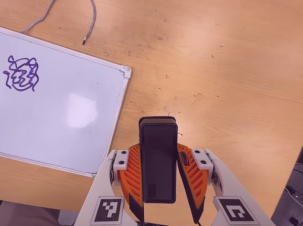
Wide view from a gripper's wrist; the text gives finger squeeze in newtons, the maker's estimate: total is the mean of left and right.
{"total": 5.4, "left": 4.3, "right": 6.4}